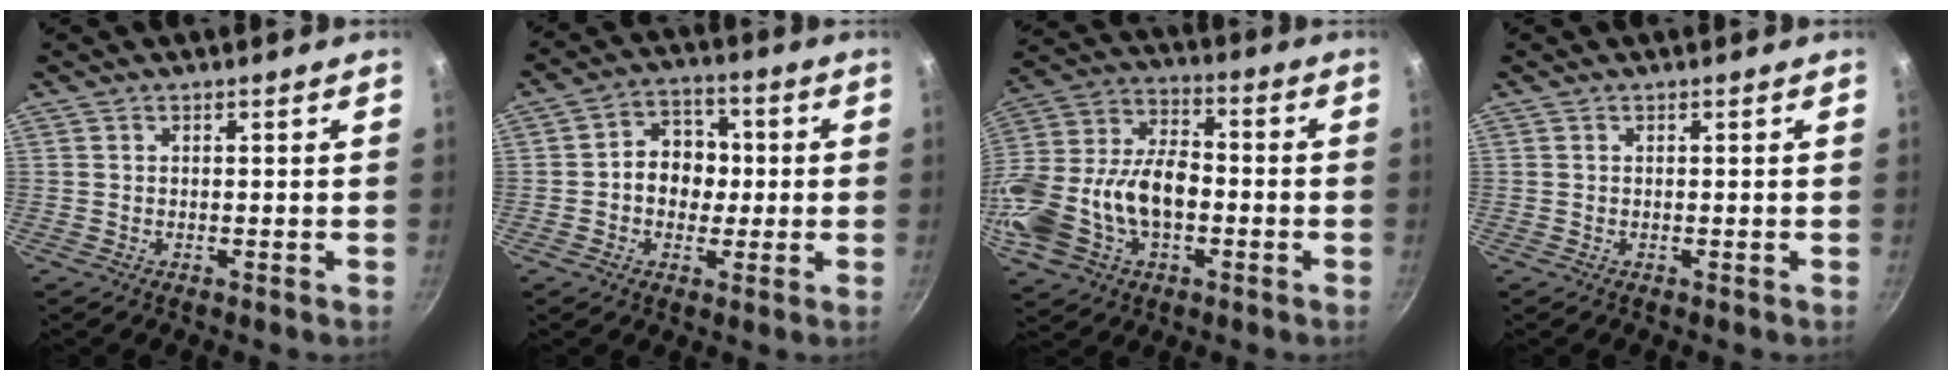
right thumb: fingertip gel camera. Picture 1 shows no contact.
{"total": 8.6, "force": [-0.1, 7.1, 4.9], "torque": [-0.030, 0.018, -0.013]}
{"total": 22.2, "force": [-4.0, 14.4, 16.3], "torque": [-0.319, 0.044, -0.073]}
{"total": 0.0}